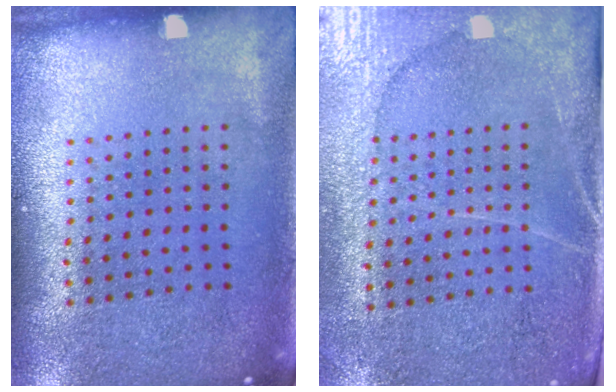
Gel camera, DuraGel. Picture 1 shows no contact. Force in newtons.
{"total": 2.9, "press": 2.7, "slide": 1.2}